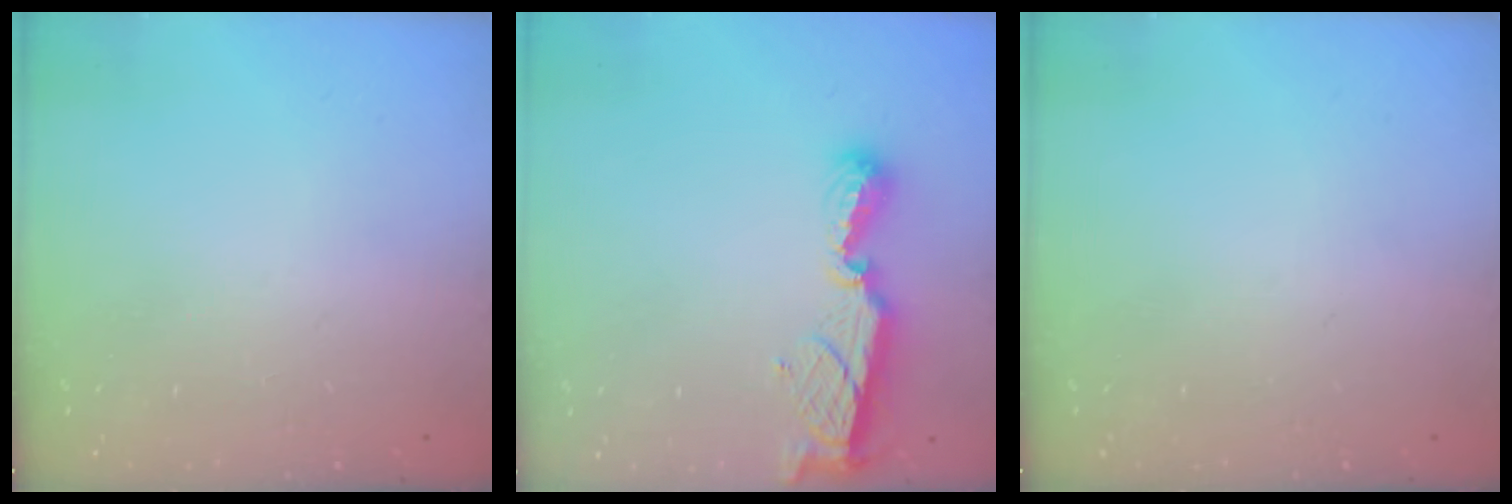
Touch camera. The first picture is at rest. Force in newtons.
{"total": 8.9, "press": 8.9, "slide": 0.1}
{"total": 0.0}